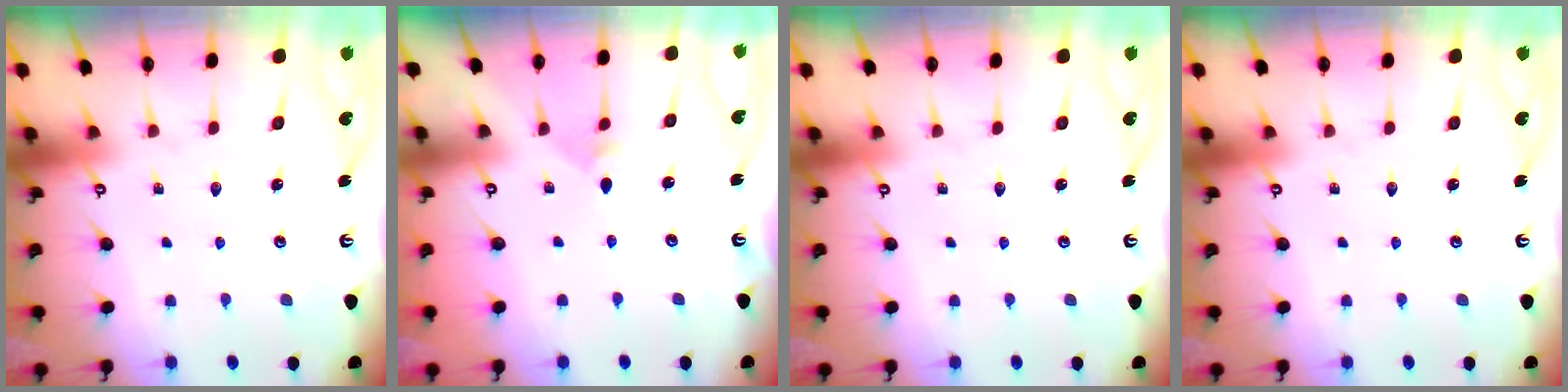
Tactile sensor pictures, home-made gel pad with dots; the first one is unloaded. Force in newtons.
{"total": 1.9, "press": 1.9, "slide": 0.3}
{"total": 0.0}
{"total": 0.0}